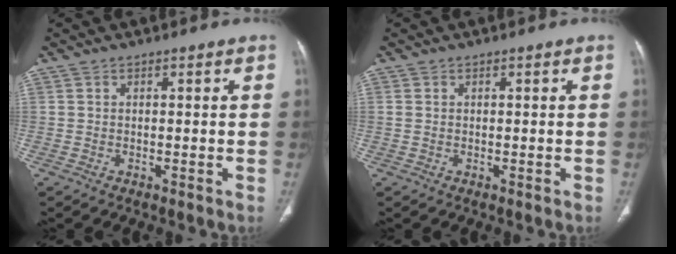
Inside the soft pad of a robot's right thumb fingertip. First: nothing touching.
{"total": 0.7, "force": [0.1, 0.5, 0.4], "torque": [-0.015, 0.002, 0.004]}